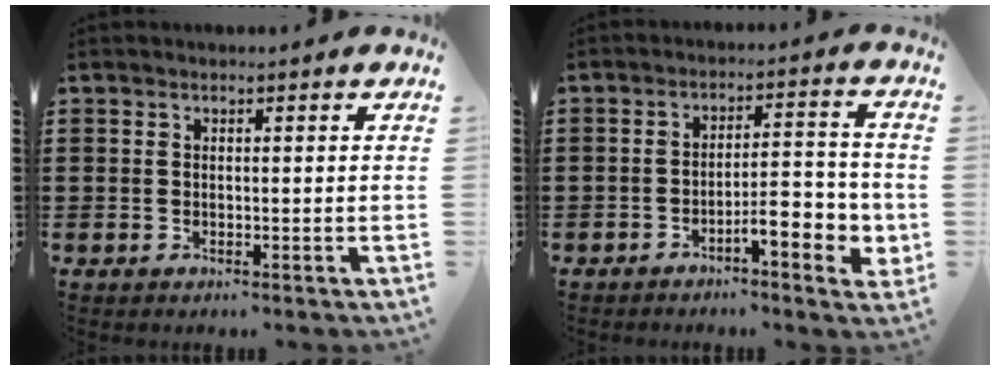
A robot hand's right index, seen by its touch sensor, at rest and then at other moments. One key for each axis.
{"total": 6.6, "fx": -3.4, "fy": 1.6, "fz": 5.5, "tx": -0.071, "ty": -0.004, "tz": -0.061}